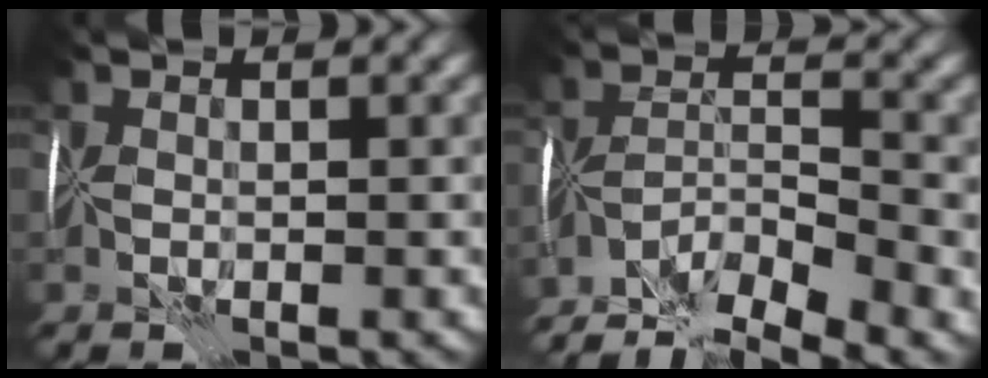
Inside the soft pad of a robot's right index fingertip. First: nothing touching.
{"total": 7.2, "force": [-6.3, 0.3, 3.3], "torque": [-0.037, -0.007, -0.120]}